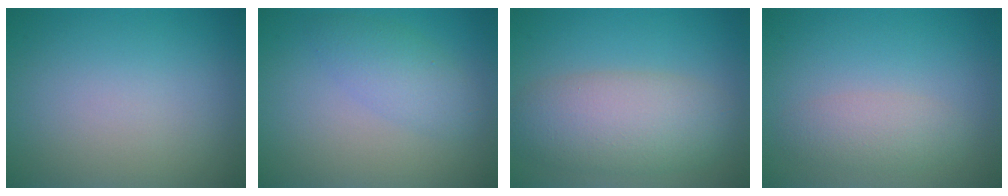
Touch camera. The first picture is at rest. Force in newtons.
{"total": 2.7, "press": 2.7, "slide": 0.0}
{"total": 6.3, "press": 6.3, "slide": 0.4}
{"total": 2.3, "press": 2.3, "slide": 0.2}